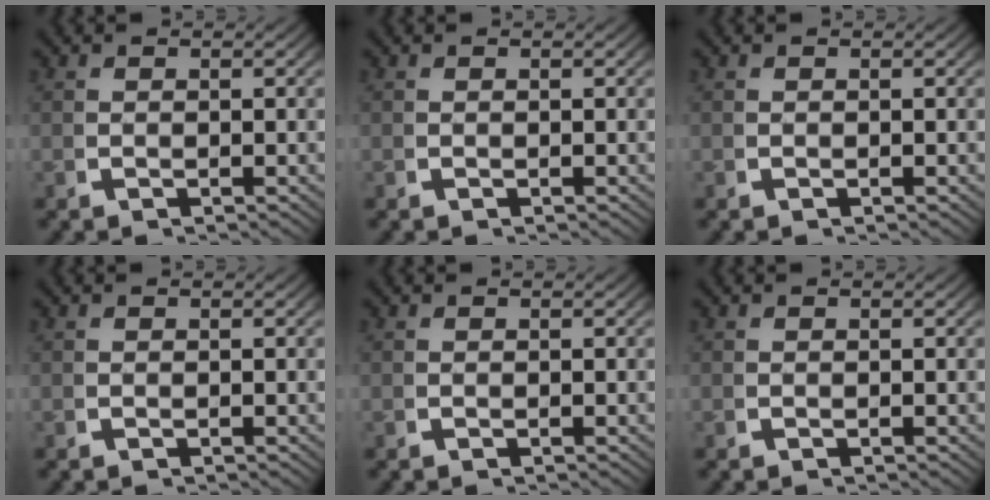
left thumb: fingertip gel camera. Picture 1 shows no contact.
{"total": 0.0}
{"total": 0.0}
{"total": 0.0}
{"total": 0.0}
{"total": 0.0}